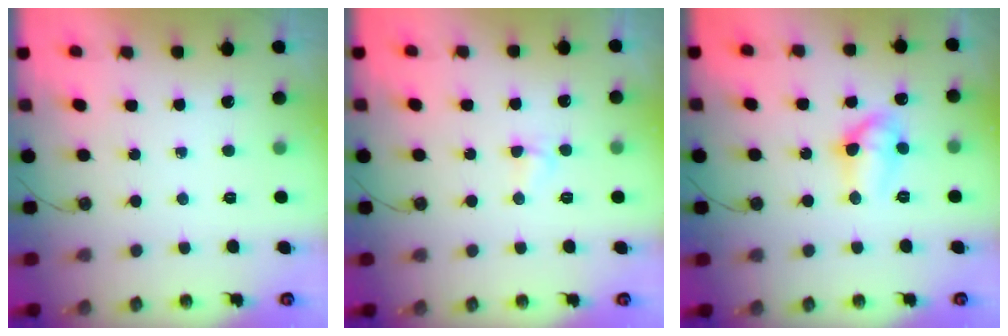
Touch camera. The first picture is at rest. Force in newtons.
{"total": 3.5, "press": 3.5, "slide": 0.4}
{"total": 9.2, "press": 9.2, "slide": 0.8}